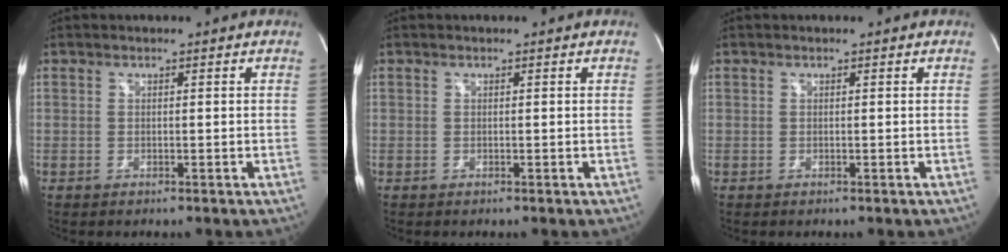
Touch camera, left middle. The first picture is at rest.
{"total": 0.0}
{"total": 0.0}